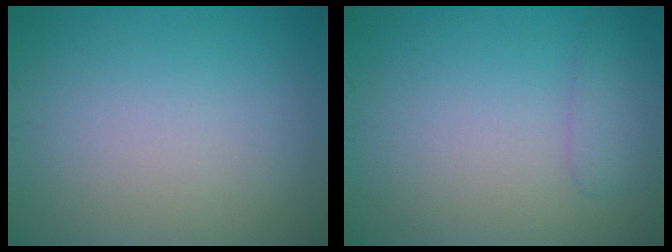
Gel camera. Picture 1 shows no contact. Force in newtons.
{"total": 1.5, "press": 1.5, "slide": 0.2}